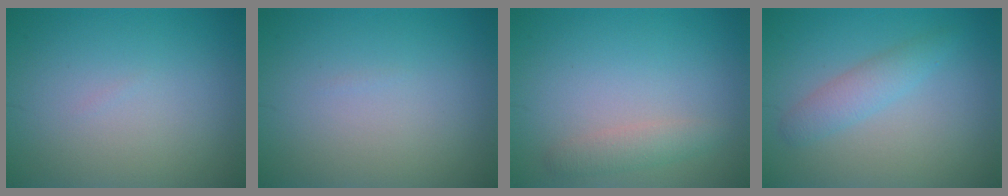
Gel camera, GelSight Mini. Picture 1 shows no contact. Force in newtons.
{"total": 0.0}
{"total": 1.7, "press": 1.7, "slide": 0.0}
{"total": 2.3, "press": 2.3, "slide": 0.0}